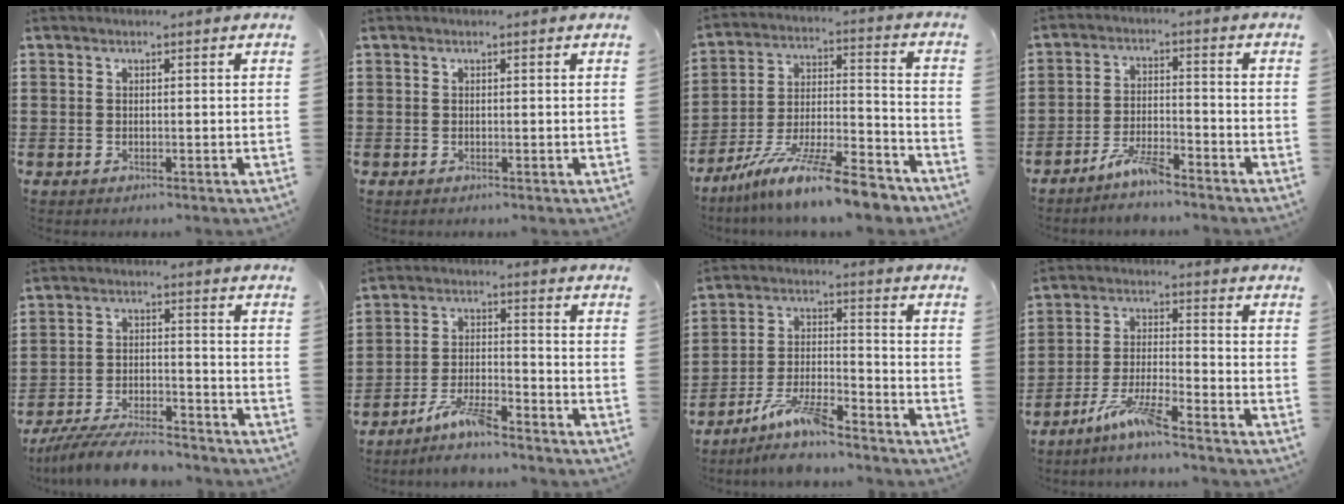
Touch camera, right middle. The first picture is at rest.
{"total": 0.0}
{"total": 13.6, "force": [-11.1, 1.1, 7.7], "torque": [-0.130, 0.028, -0.205]}
{"total": 5.2, "force": [-4.4, 0.7, 2.6], "torque": [-0.057, 0.000, -0.086]}
{"total": 7.6, "force": [-7.1, 0.9, 2.7], "torque": [-0.054, 0.004, -0.134]}
{"total": 6.2, "force": [-5.1, 1.0, 3.3], "torque": [-0.072, -0.002, -0.100]}
{"total": 7.7, "force": [-6.3, 1.4, 4.2], "torque": [-0.092, -0.001, -0.123]}
{"total": 6.5, "force": [-5.0, 0.2, 4.1], "torque": [-0.092, -0.011, -0.096]}